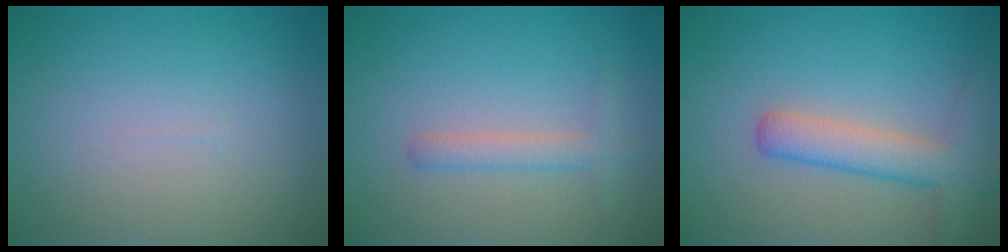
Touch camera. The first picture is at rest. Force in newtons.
{"total": 1.8, "press": 1.8, "slide": 0.1}
{"total": 4.1, "press": 4.1, "slide": 0.2}